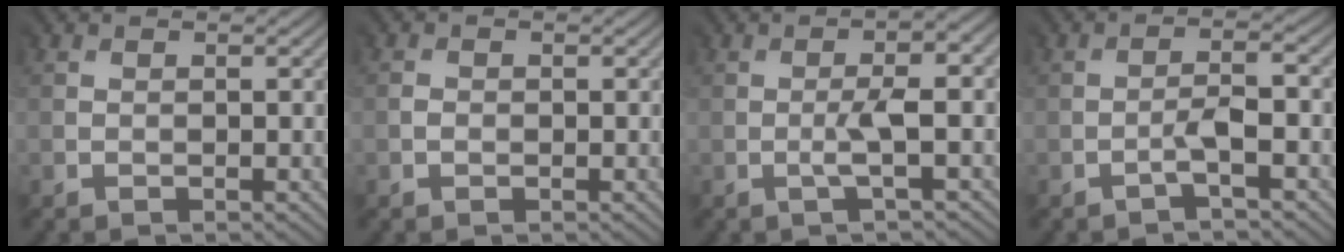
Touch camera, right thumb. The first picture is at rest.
{"total": 0.7, "force": [-0.2, 0.7, -0.1], "torque": [0.003, -0.001, -0.005]}
{"total": 1.9, "force": [-0.8, -0.7, 1.5], "torque": [-0.028, 0.008, -0.021]}
{"total": 1.6, "force": [-1.4, -0.6, 0.3], "torque": [-0.007, 0.012, -0.032]}